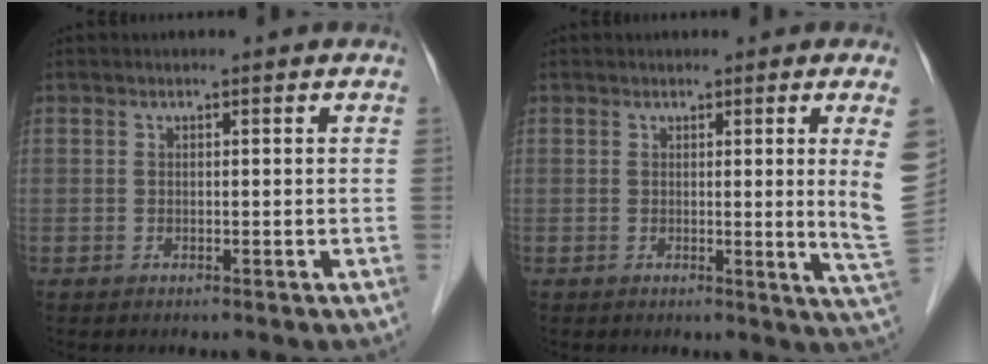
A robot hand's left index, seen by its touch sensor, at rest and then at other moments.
{"total": 5.9, "force": [1.2, -1.9, 5.4], "torque": [-0.073, -0.018, 0.017]}